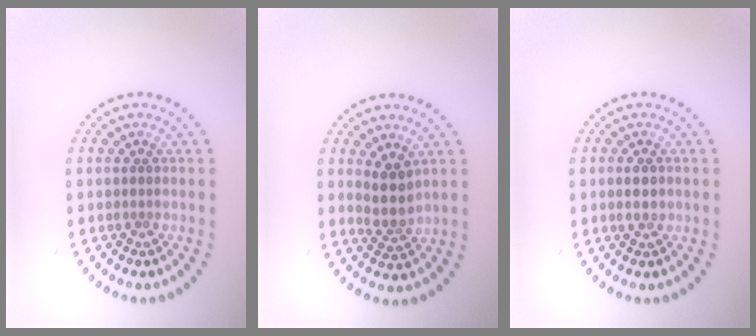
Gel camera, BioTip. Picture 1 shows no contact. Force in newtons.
{"total": 2.5, "press": 2.0, "slide": 1.4}
{"total": 1.3, "press": 1.3, "slide": 0.1}